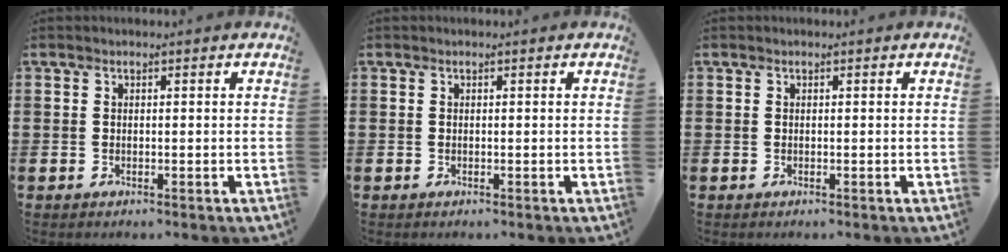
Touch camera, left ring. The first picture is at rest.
{"total": 0.0}
{"total": 0.0}